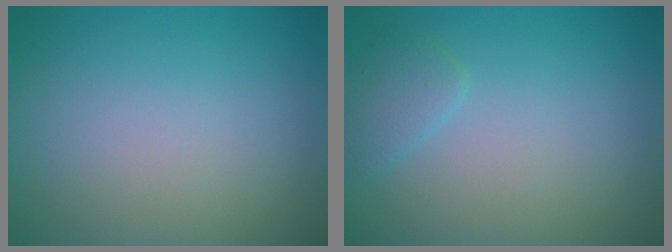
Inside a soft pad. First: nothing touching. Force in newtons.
{"total": 1.4, "press": 1.4, "slide": 0.1}